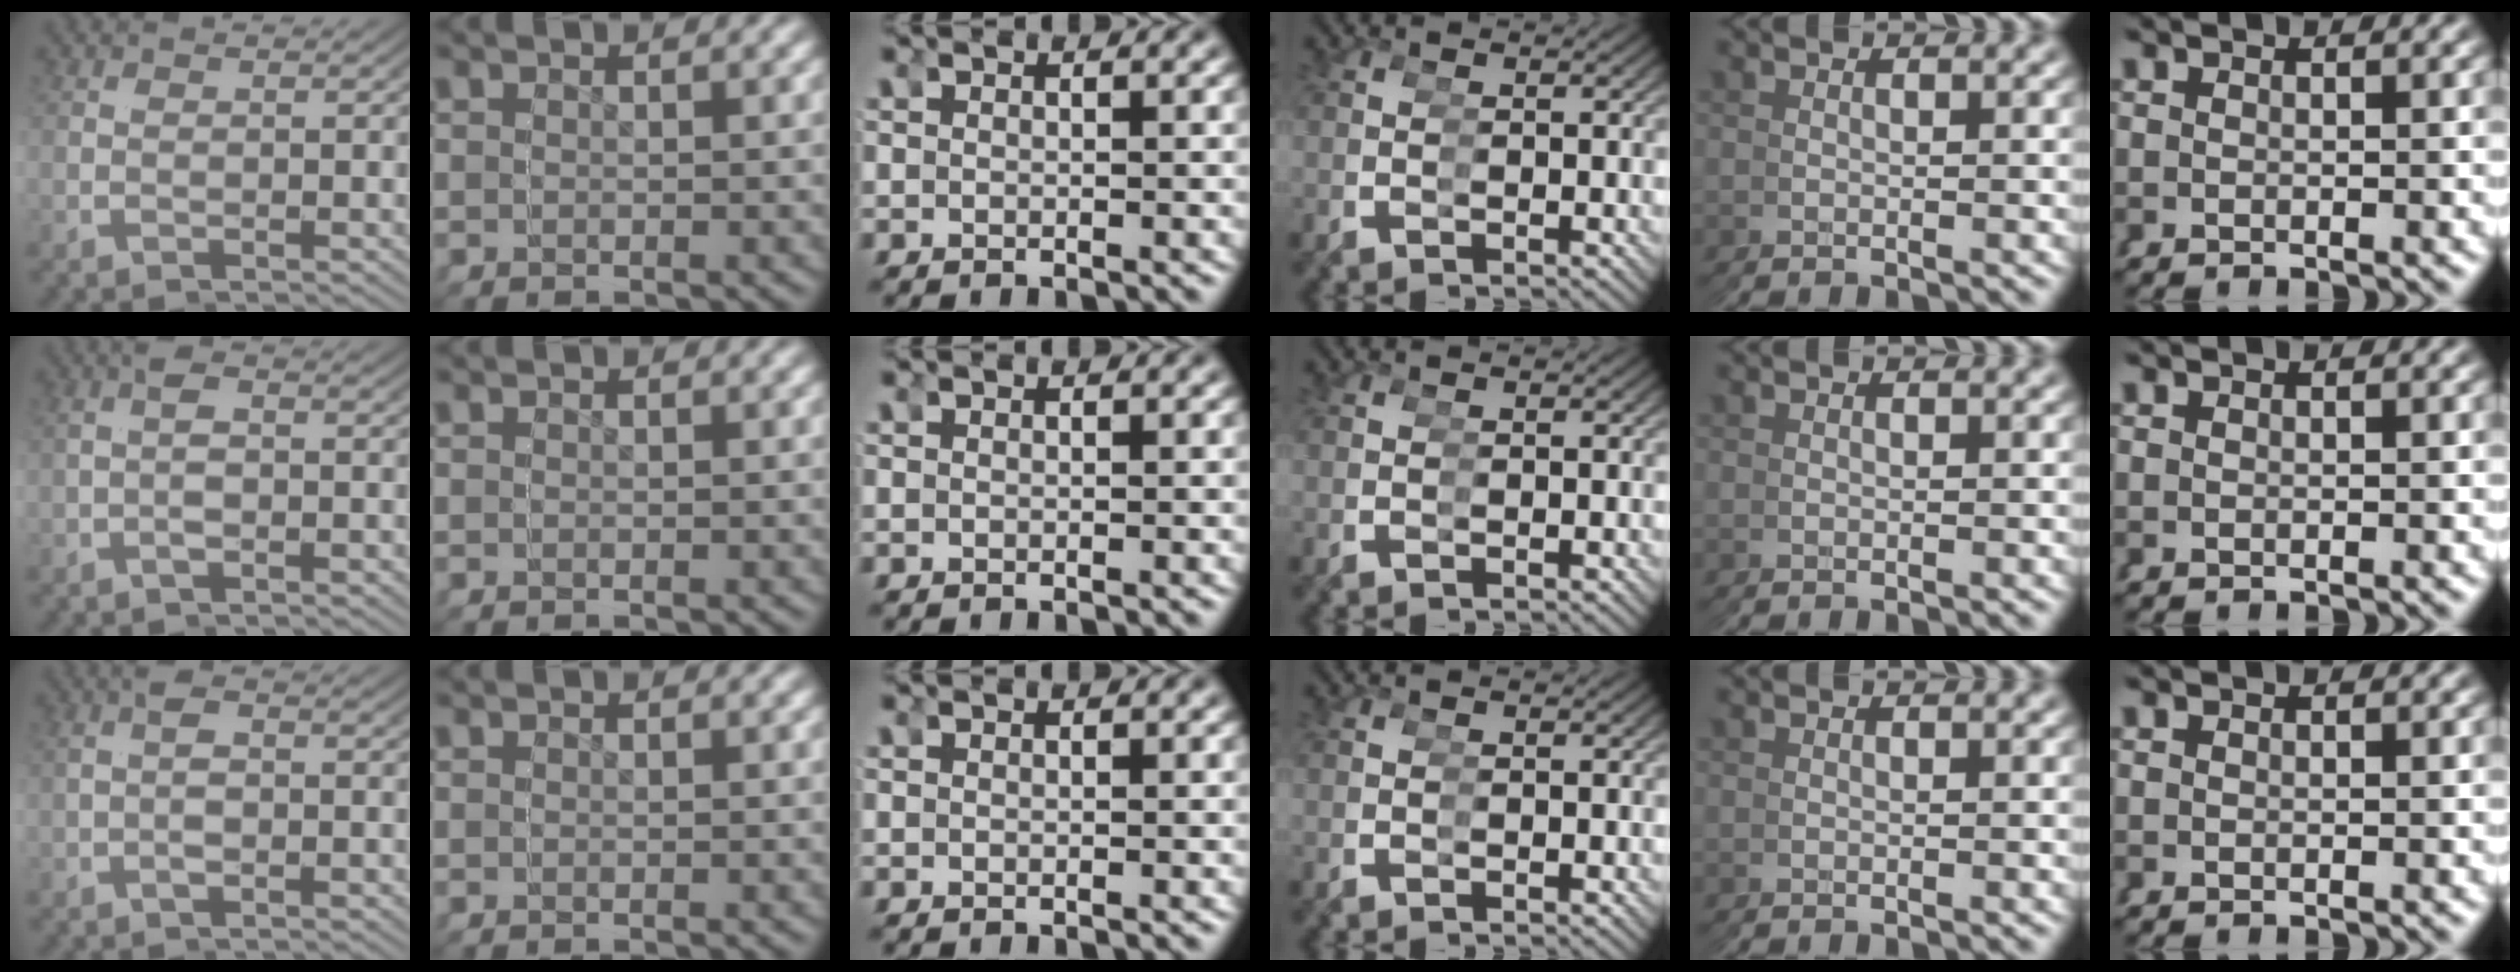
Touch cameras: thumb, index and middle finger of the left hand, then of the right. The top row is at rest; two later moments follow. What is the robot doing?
{"motion": "grasp_and_lifting", "object": "pipette"}